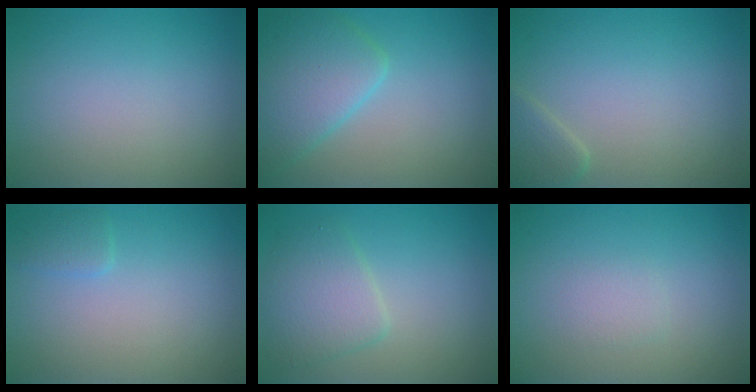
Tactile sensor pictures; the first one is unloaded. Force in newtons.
{"total": 5.1, "press": 5.0, "slide": 0.3}
{"total": 1.9, "press": 1.9, "slide": 0.1}
{"total": 1.2, "press": 1.2, "slide": 0.1}
{"total": 3.6, "press": 3.6, "slide": 0.1}
{"total": 1.0, "press": 1.0, "slide": 0.0}